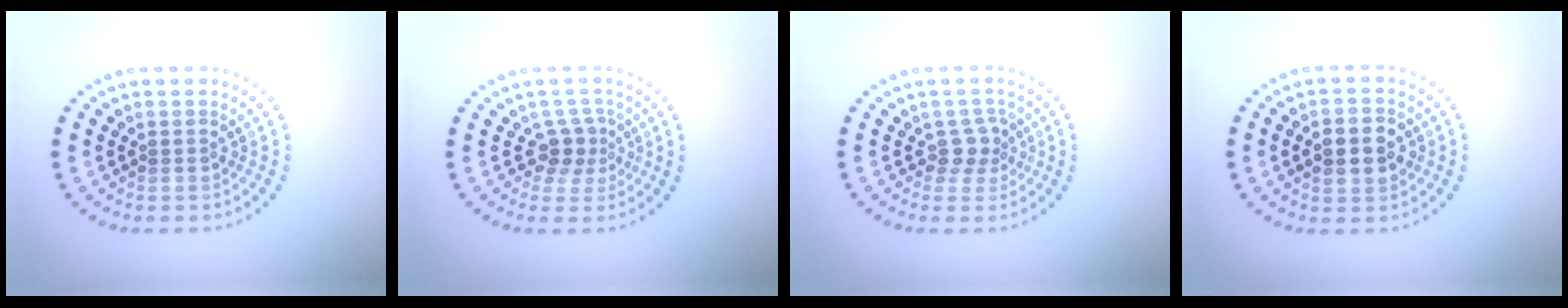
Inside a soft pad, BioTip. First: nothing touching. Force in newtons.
{"total": 2.4, "press": 1.7, "slide": 1.6}
{"total": 2.0, "press": 1.6, "slide": 1.3}
{"total": 4.5, "press": 4.5, "slide": 0.1}